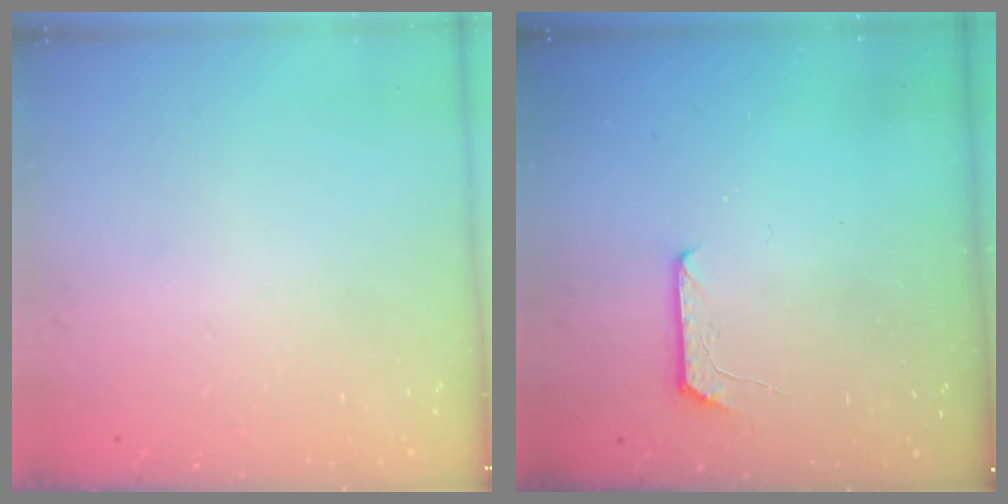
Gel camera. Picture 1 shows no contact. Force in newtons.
{"total": 6.1, "press": 6.1, "slide": 0.6}